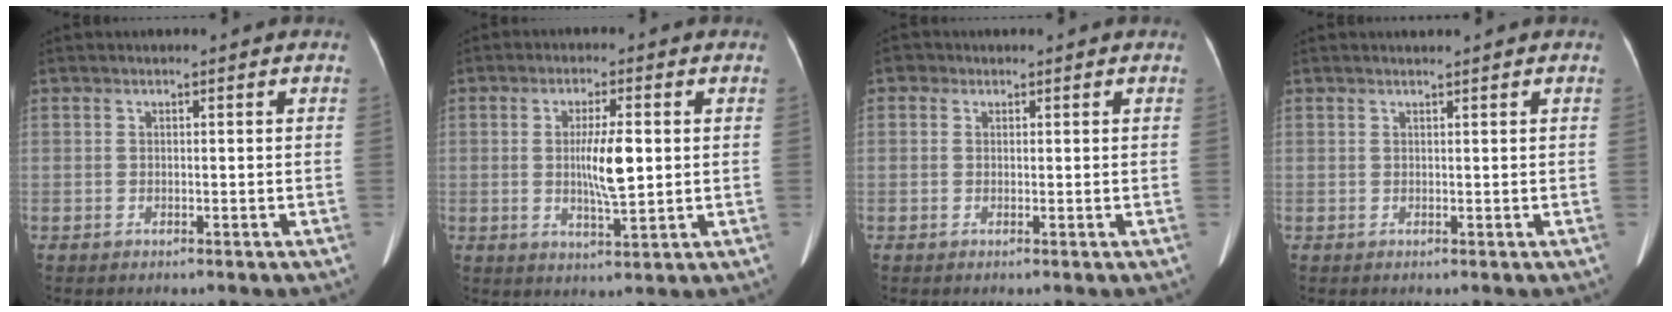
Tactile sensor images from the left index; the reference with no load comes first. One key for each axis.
{"total": 6.5, "fx": 0.4, "fy": 1.0, "fz": 6.4, "tx": -0.120, "ty": -0.003, "tz": 0.007}
{"total": 1.4, "fx": 0.6, "fy": 1.3, "fz": 0.3, "tx": -0.001, "ty": 0.006, "tz": 0.003}
{"total": 0.6, "fx": 0.6, "fy": -0.2, "fz": 0.1, "tx": -0.009, "ty": 0.002, "tz": 0.014}